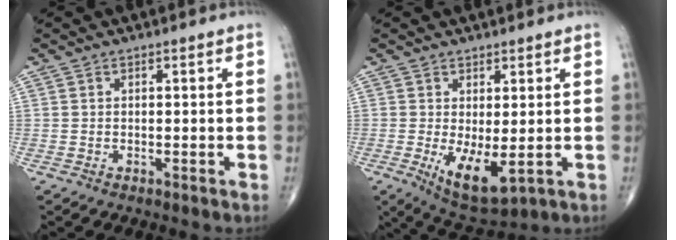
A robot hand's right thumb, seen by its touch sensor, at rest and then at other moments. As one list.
[{"total": 7.8, "force": [-1.1, 3.1, 7.1], "torque": [-0.118, -0.022, -0.002]}]